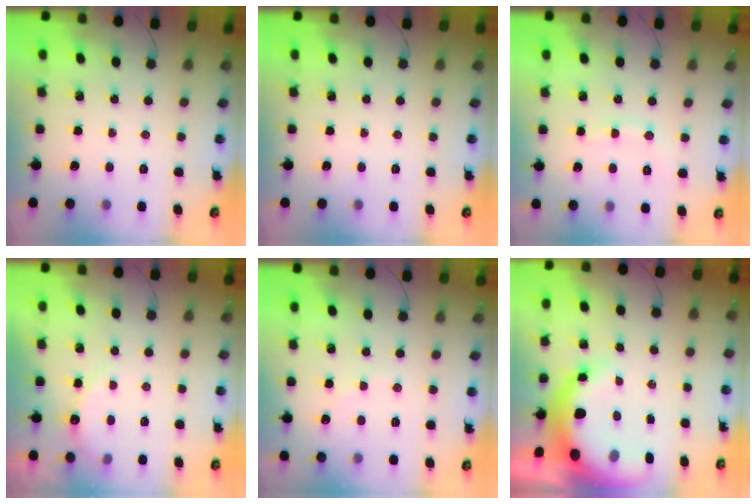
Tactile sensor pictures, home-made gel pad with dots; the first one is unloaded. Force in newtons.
{"total": 0.0}
{"total": 6.2, "press": 6.1, "slide": 1.1}
{"total": 6.5, "press": 6.3, "slide": 1.4}
{"total": 4.6, "press": 4.4, "slide": 1.1}
{"total": 13.3, "press": 12.9, "slide": 2.9}